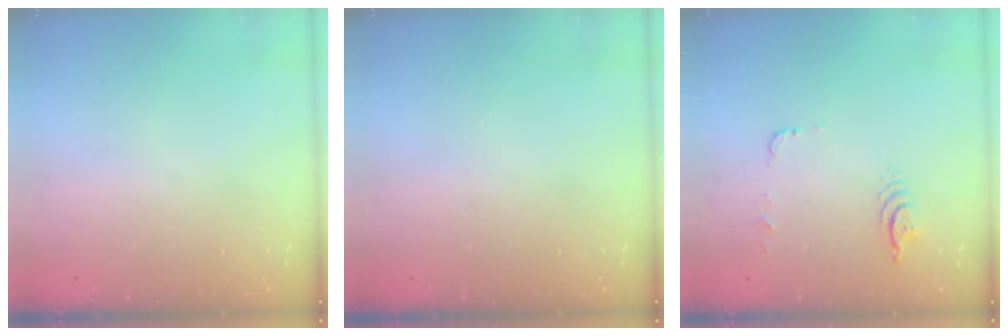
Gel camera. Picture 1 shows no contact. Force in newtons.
{"total": 0.0}
{"total": 5.2, "press": 5.1, "slide": 1.1}